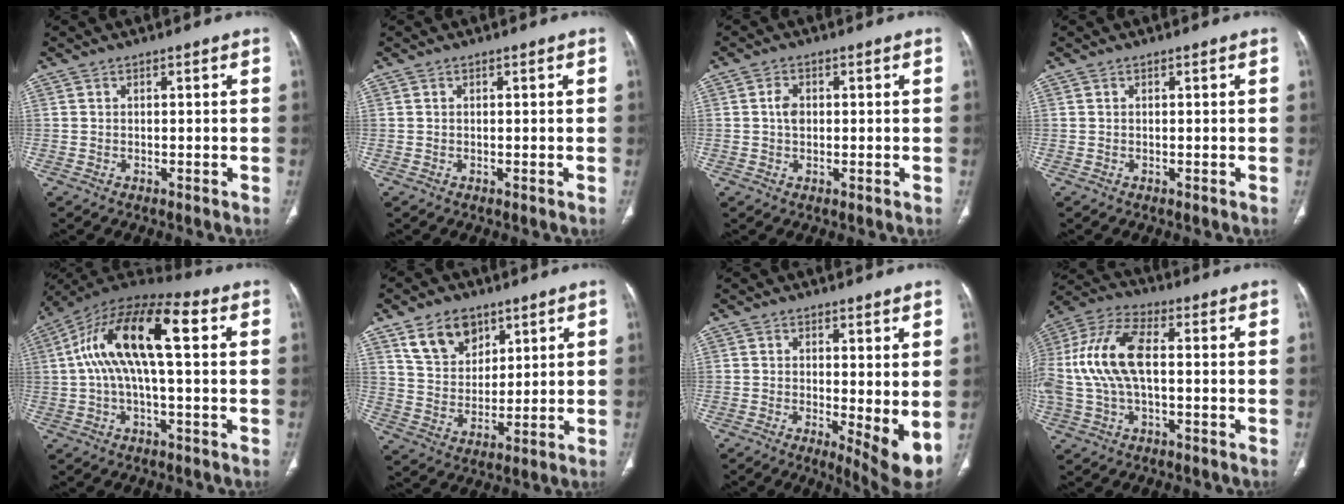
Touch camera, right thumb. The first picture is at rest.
{"total": 0.0}
{"total": 2.6, "force": [0.2, 1.8, 1.8], "torque": [-0.031, 0.004, 0.002]}
{"total": 0.0}
{"total": 17.2, "force": [2.9, 6.2, 15.7], "torque": [-0.300, 0.045, 0.041]}
{"total": 10.2, "force": [6.1, 6.8, 4.6], "torque": [-0.056, -0.032, 0.117]}
{"total": 7.4, "force": [0.1, 2.3, 7.0], "torque": [-0.099, -0.020, 0.009]}
{"total": 15.6, "force": [0.6, 7.5, 13.6], "torque": [-0.308, 0.035, 0.012]}